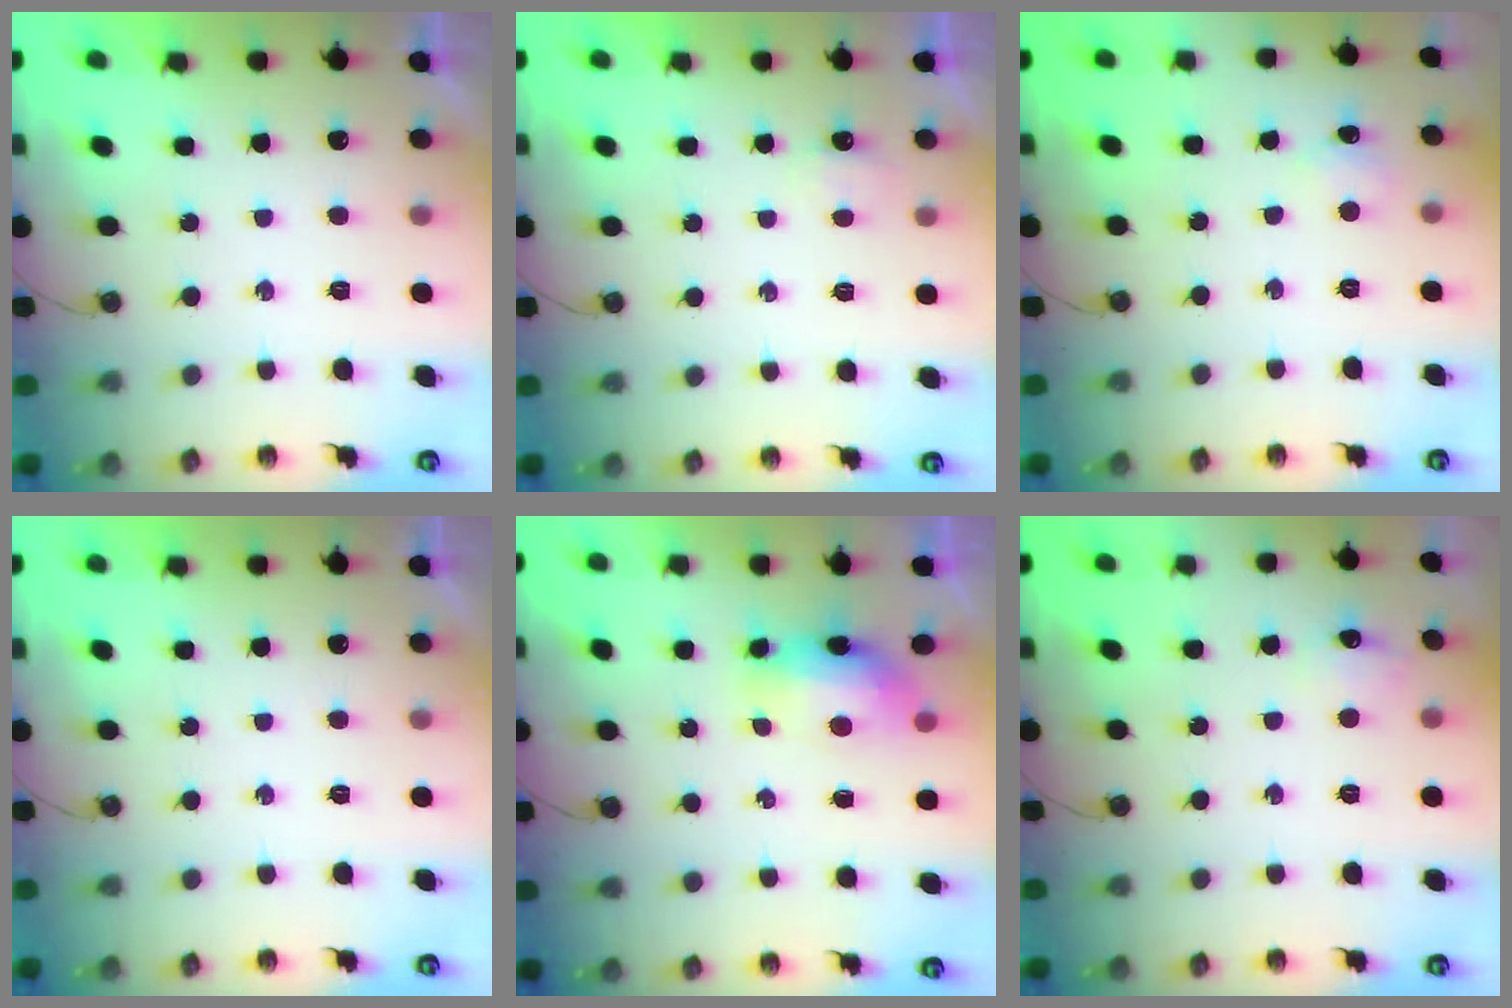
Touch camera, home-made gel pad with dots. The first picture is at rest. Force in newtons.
{"total": 2.6, "press": 2.6, "slide": 0.4}
{"total": 5.7, "press": 5.6, "slide": 0.9}
{"total": 0.0}
{"total": 7.6, "press": 7.4, "slide": 1.3}
{"total": 6.5, "press": 6.5, "slide": 1.0}